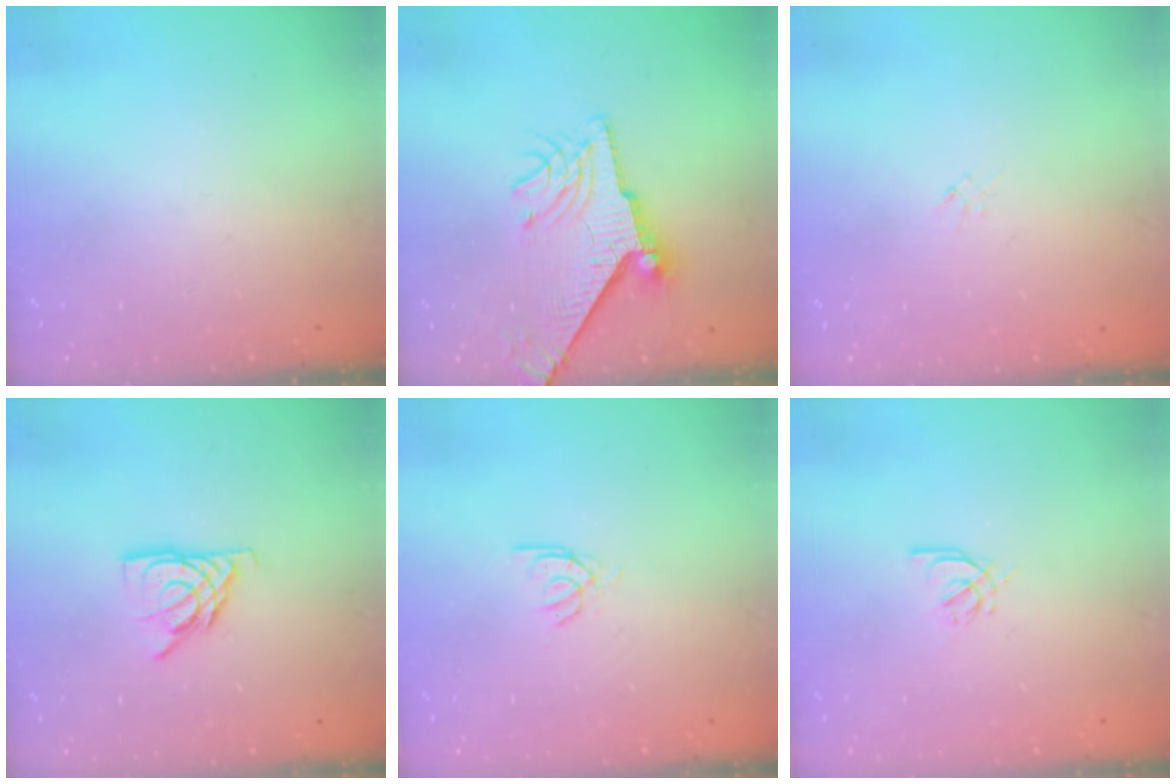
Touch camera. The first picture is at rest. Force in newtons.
{"total": 11.5, "press": 11.4, "slide": 1.2}
{"total": 0.0}
{"total": 9.0, "press": 9.0, "slide": 0.6}
{"total": 2.5, "press": 2.4, "slide": 0.3}
{"total": 2.4, "press": 2.4, "slide": 0.5}